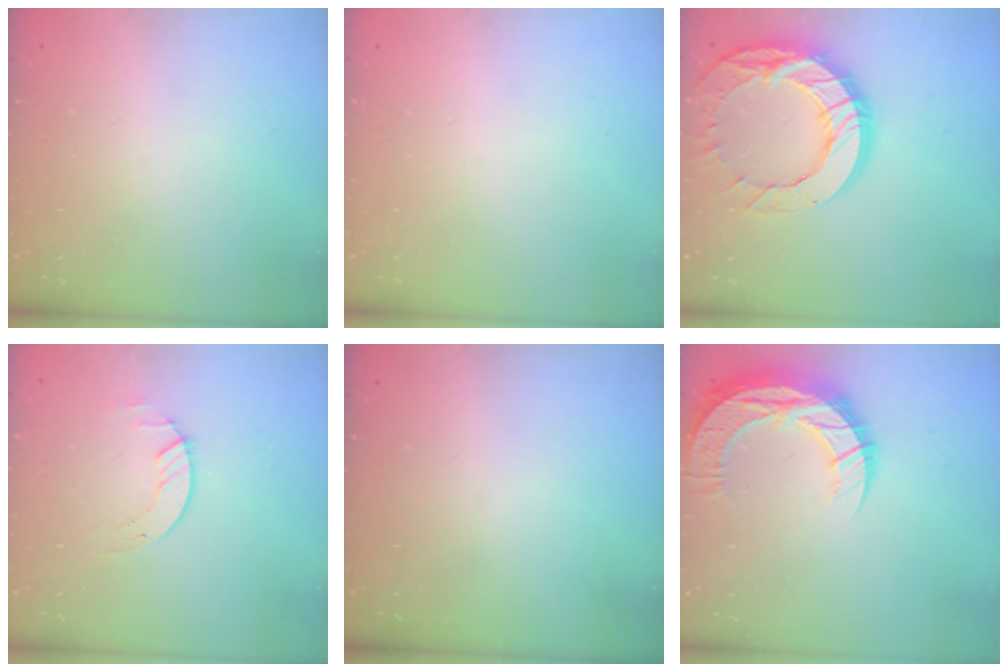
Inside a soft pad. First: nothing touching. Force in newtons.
{"total": 0.0}
{"total": 20.9, "press": 20.8, "slide": 1.9}
{"total": 2.0, "press": 2.0, "slide": 0.2}
{"total": 0.0}
{"total": 15.8, "press": 15.7, "slide": 1.1}